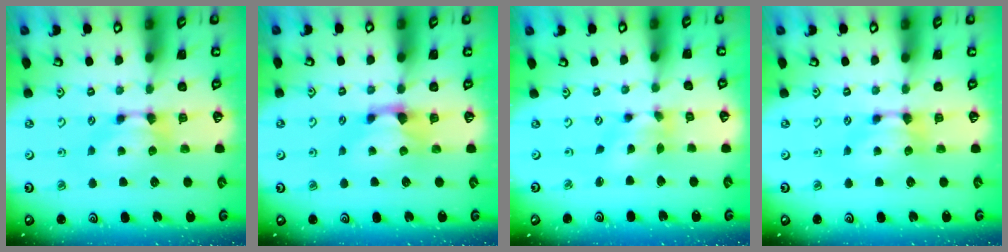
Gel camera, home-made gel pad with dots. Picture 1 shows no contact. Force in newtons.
{"total": 1.3, "press": 0.4, "slide": 1.3}
{"total": 2.9, "press": 2.4, "slide": 1.6}
{"total": 0.0}